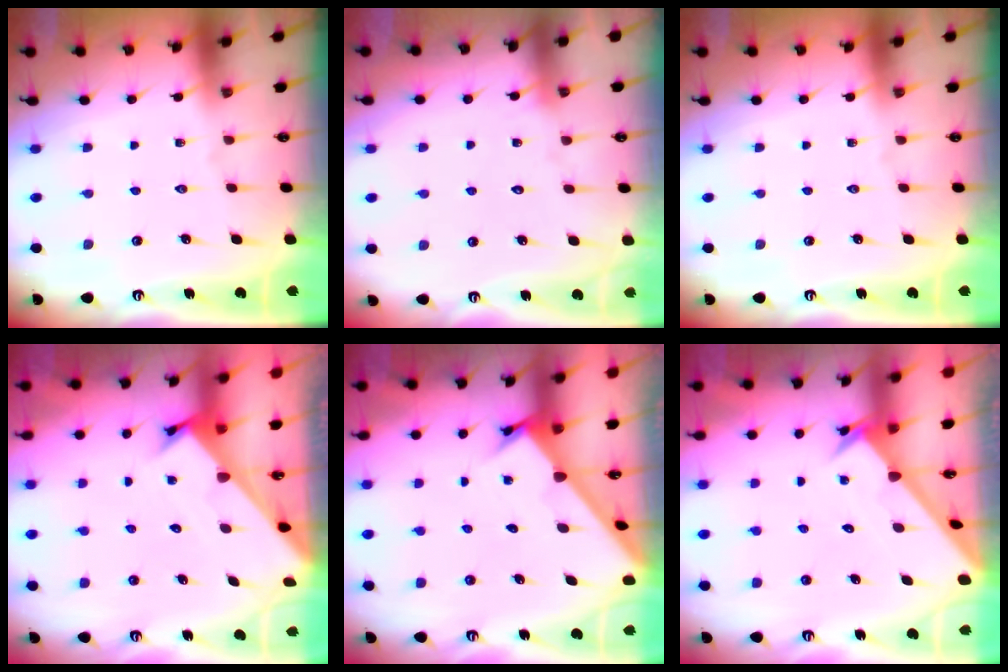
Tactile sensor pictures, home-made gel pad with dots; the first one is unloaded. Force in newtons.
{"total": 3.1, "press": 3.1, "slide": 0.2}
{"total": 0.0}
{"total": 2.5, "press": 2.5, "slide": 0.2}
{"total": 2.0, "press": 2.0, "slide": 0.2}
{"total": 2.2, "press": 2.2, "slide": 0.2}